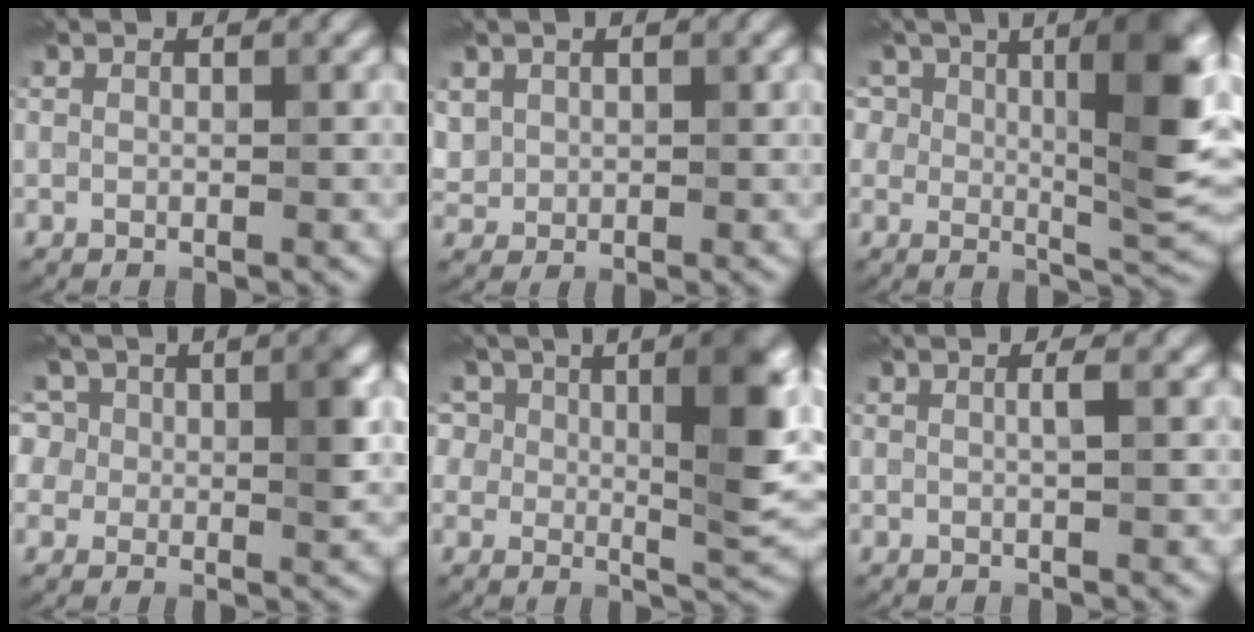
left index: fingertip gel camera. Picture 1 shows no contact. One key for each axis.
{"total": 1.8, "fx": 0.8, "fy": 1.5, "fz": 0.2, "tx": -0.006, "ty": -0.003, "tz": 0.021}
{"total": 10.4, "fx": 3.2, "fy": 4.2, "fz": 9.0, "tx": -0.120, "ty": 0.006, "tz": 0.045}
{"total": 4.8, "fx": 1.2, "fy": 3.5, "fz": 3.0, "tx": -0.043, "ty": 0.011, "tz": 0.007}
{"total": 8.8, "fx": 2.5, "fy": 4.3, "fz": 7.2, "tx": -0.099, "ty": 0.001, "tz": 0.033}
{"total": 0.9, "fx": 0.1, "fy": 0.1, "fz": 0.8, "tx": -0.015, "ty": 0.004, "tz": 0.001}